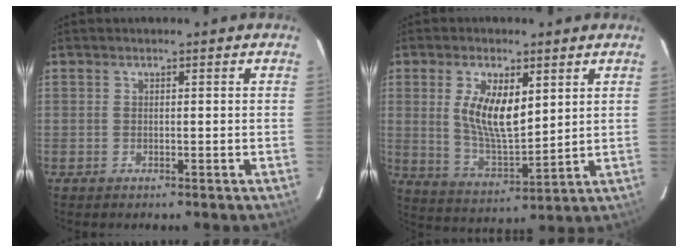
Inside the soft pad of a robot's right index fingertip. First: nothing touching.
{"total": 11.2, "force": [3.3, 4.6, 9.7], "torque": [-0.184, -0.001, 0.072]}